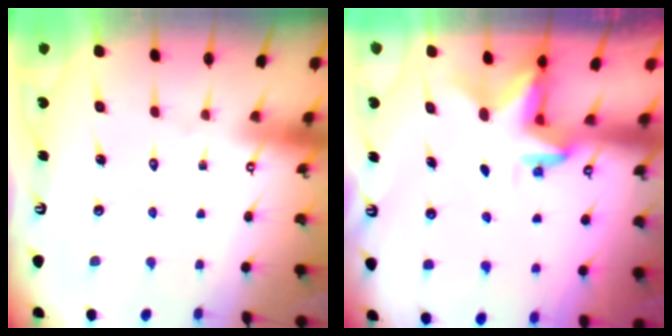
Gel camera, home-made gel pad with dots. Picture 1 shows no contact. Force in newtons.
{"total": 3.1, "press": 3.1, "slide": 0.1}